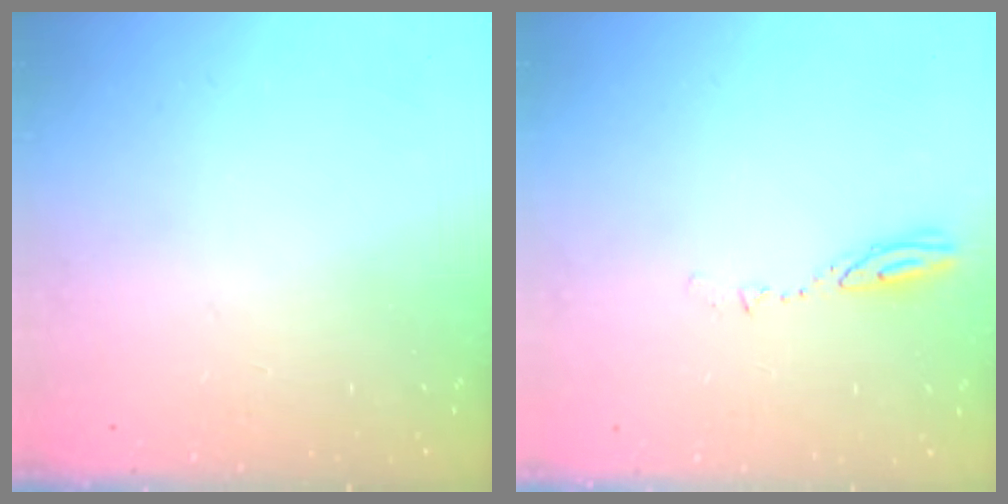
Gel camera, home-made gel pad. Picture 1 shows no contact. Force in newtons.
{"total": 3.5, "press": 3.4, "slide": 0.3}